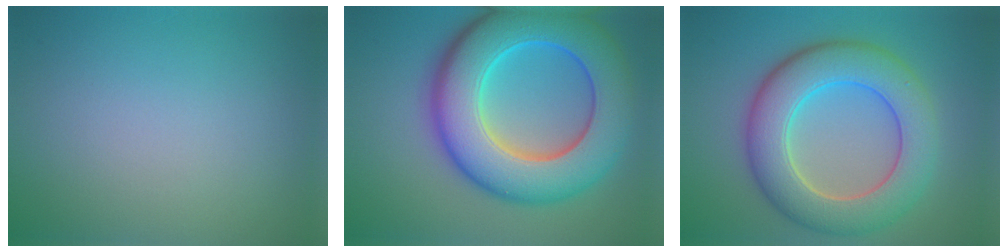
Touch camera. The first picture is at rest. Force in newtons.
{"total": 12.7, "press": 12.7, "slide": 0.2}
{"total": 8.9, "press": 8.8, "slide": 0.6}